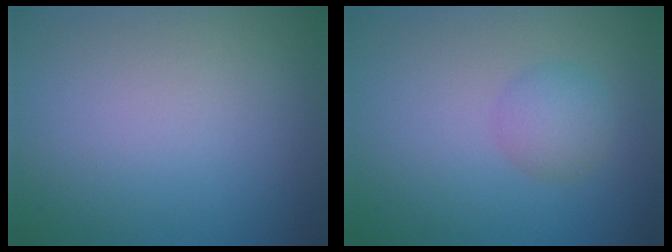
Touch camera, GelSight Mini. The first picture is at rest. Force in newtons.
{"total": 2.3, "press": 2.3, "slide": 0.0}